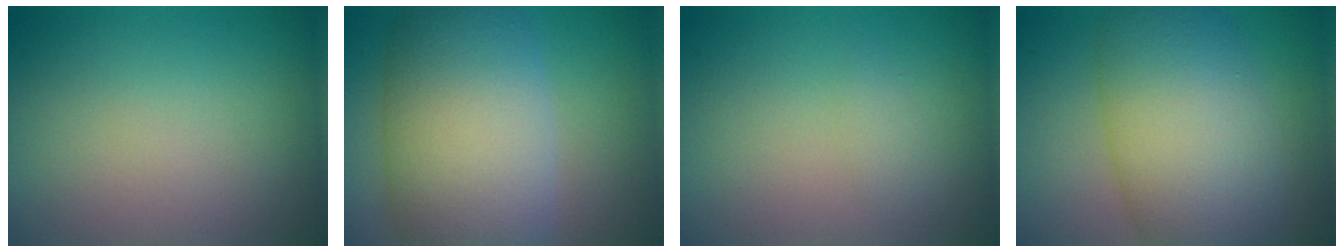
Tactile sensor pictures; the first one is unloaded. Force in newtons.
{"total": 11.9, "press": 11.9, "slide": 0.3}
{"total": 0.9, "press": 0.9, "slide": 0.1}
{"total": 11.1, "press": 11.0, "slide": 0.6}